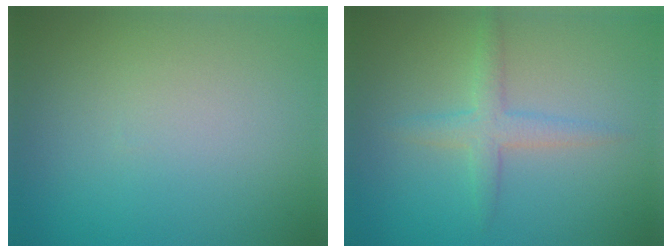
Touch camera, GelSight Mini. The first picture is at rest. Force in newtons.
{"total": 2.4, "press": 2.4, "slide": 0.0}